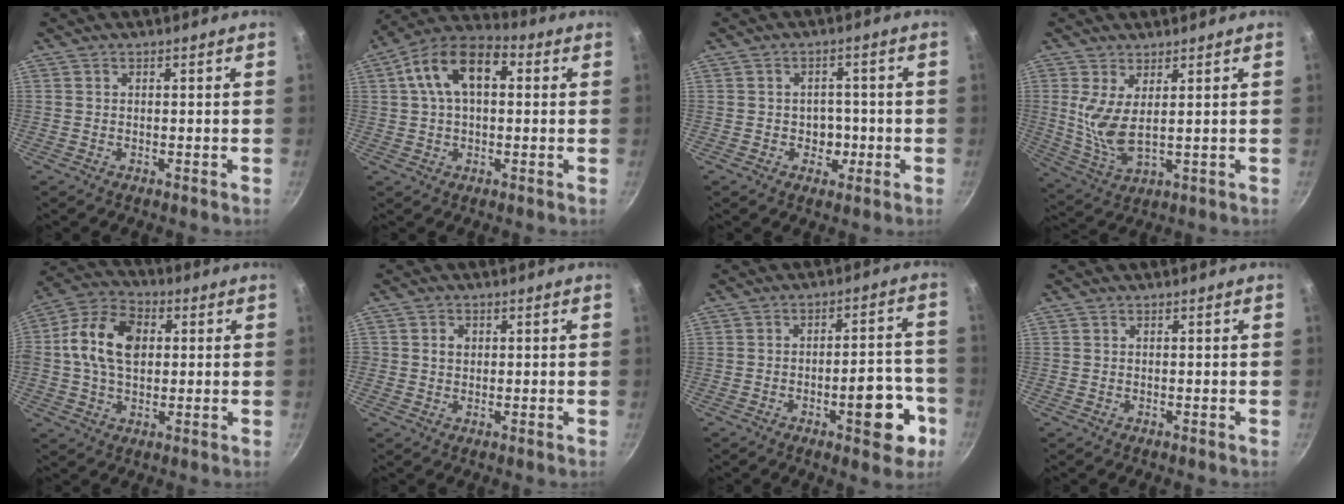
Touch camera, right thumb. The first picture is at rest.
{"total": 13.8, "force": [3.2, 8.1, 10.7], "torque": [-0.166, 0.030, 0.037]}
{"total": 4.2, "force": [-1.0, 3.5, 2.0], "torque": [0.002, 0.008, -0.015]}
{"total": 7.4, "force": [2.4, 2.7, 6.4], "torque": [-0.134, -0.028, 0.053]}
{"total": 13.7, "force": [1.7, 9.2, 10.0], "torque": [-0.165, 0.017, 0.013]}
{"total": 2.2, "force": [0.4, 1.9, 1.0], "torque": [-0.008, 0.003, 0.004]}
{"total": 11.4, "force": [-4.7, 4.6, 9.3], "torque": [-0.082, 0.038, -0.059]}
{"total": 0.0}